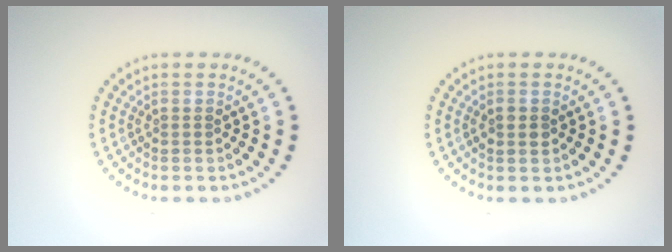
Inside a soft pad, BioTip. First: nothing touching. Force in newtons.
{"total": 1.0, "press": 1.0, "slide": 0.0}